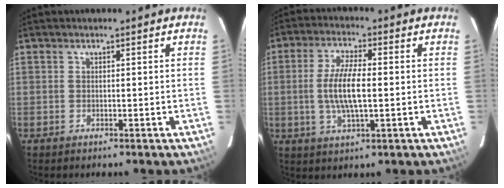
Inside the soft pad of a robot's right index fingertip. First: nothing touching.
{"total": 8.6, "force": [-0.5, 2.5, 8.3], "torque": [-0.164, -0.001, -0.010]}